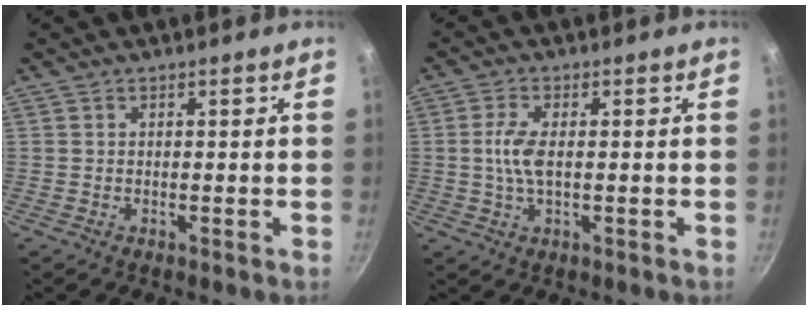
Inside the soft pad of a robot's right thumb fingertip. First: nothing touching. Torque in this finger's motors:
{"motor_torque": [0.74, 0.98, 0.62, -0.17, 0.06]}